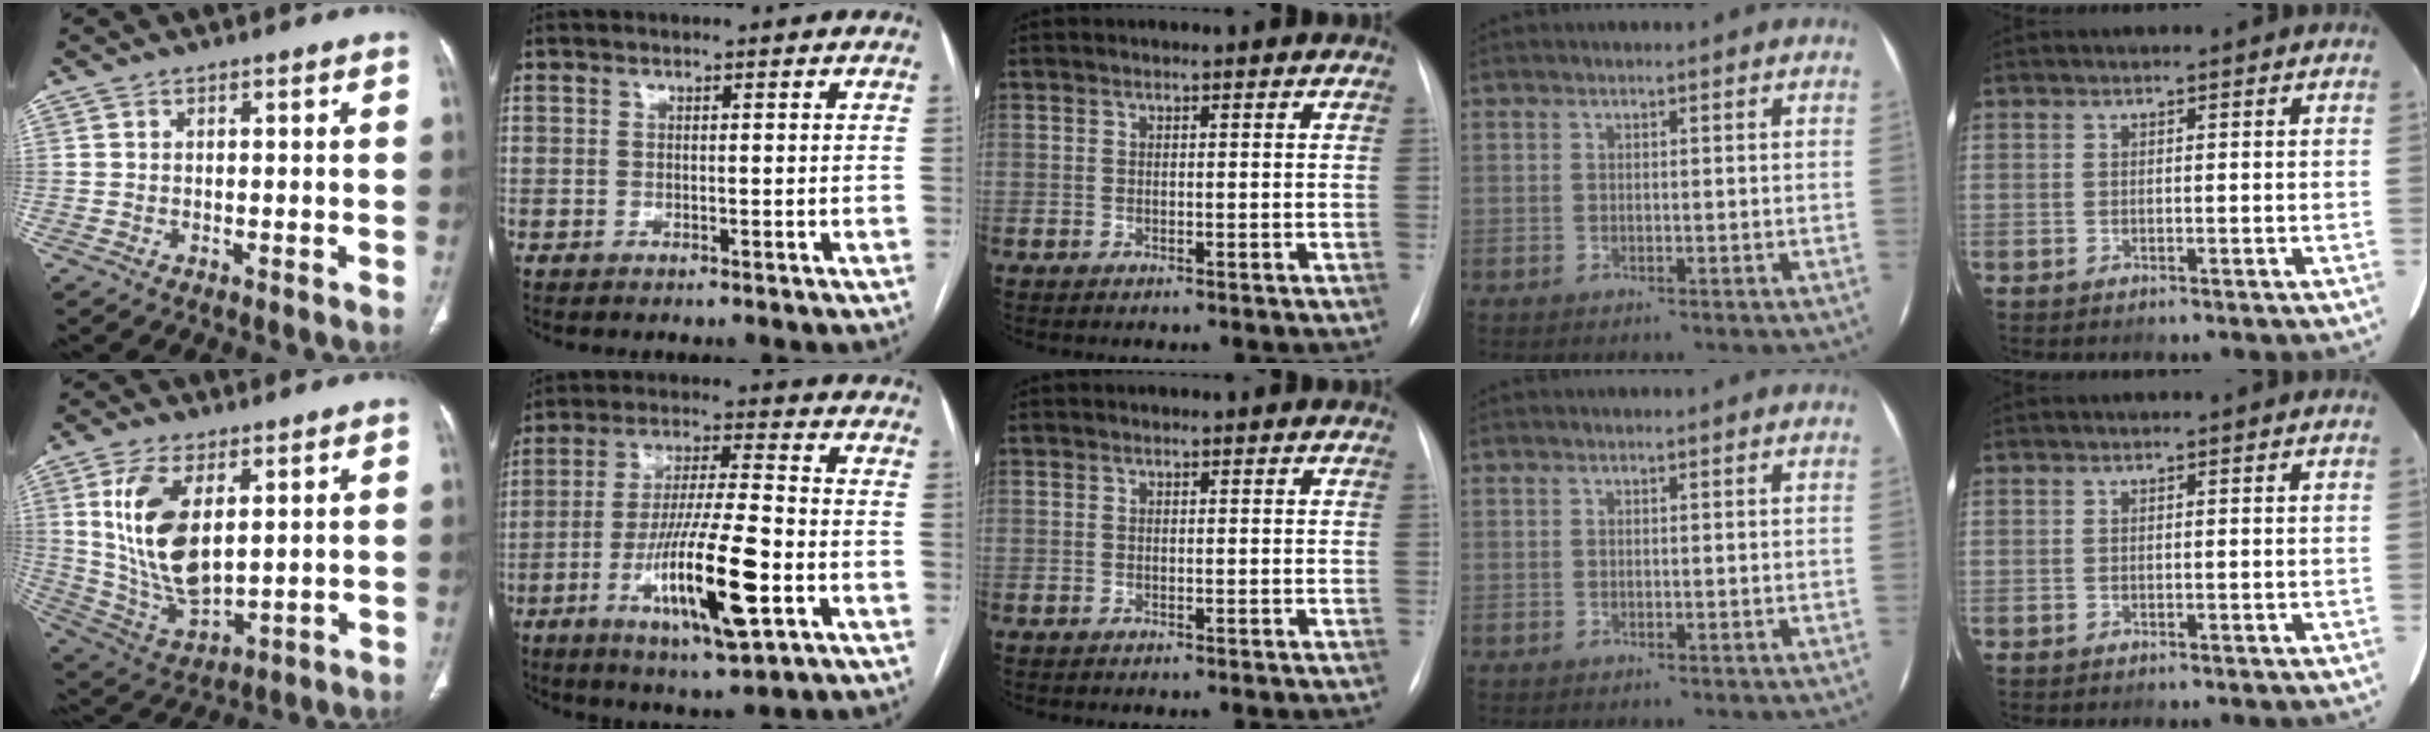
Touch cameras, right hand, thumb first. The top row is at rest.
{"thumb": {"total": 15.4, "force": [4.3, 7.6, 12.6], "torque": [-0.242, -0.025, 0.099]}, "index": {"total": 15.7, "force": [-5.4, 1.8, 14.7], "torque": [-0.275, -0.016, -0.088]}}